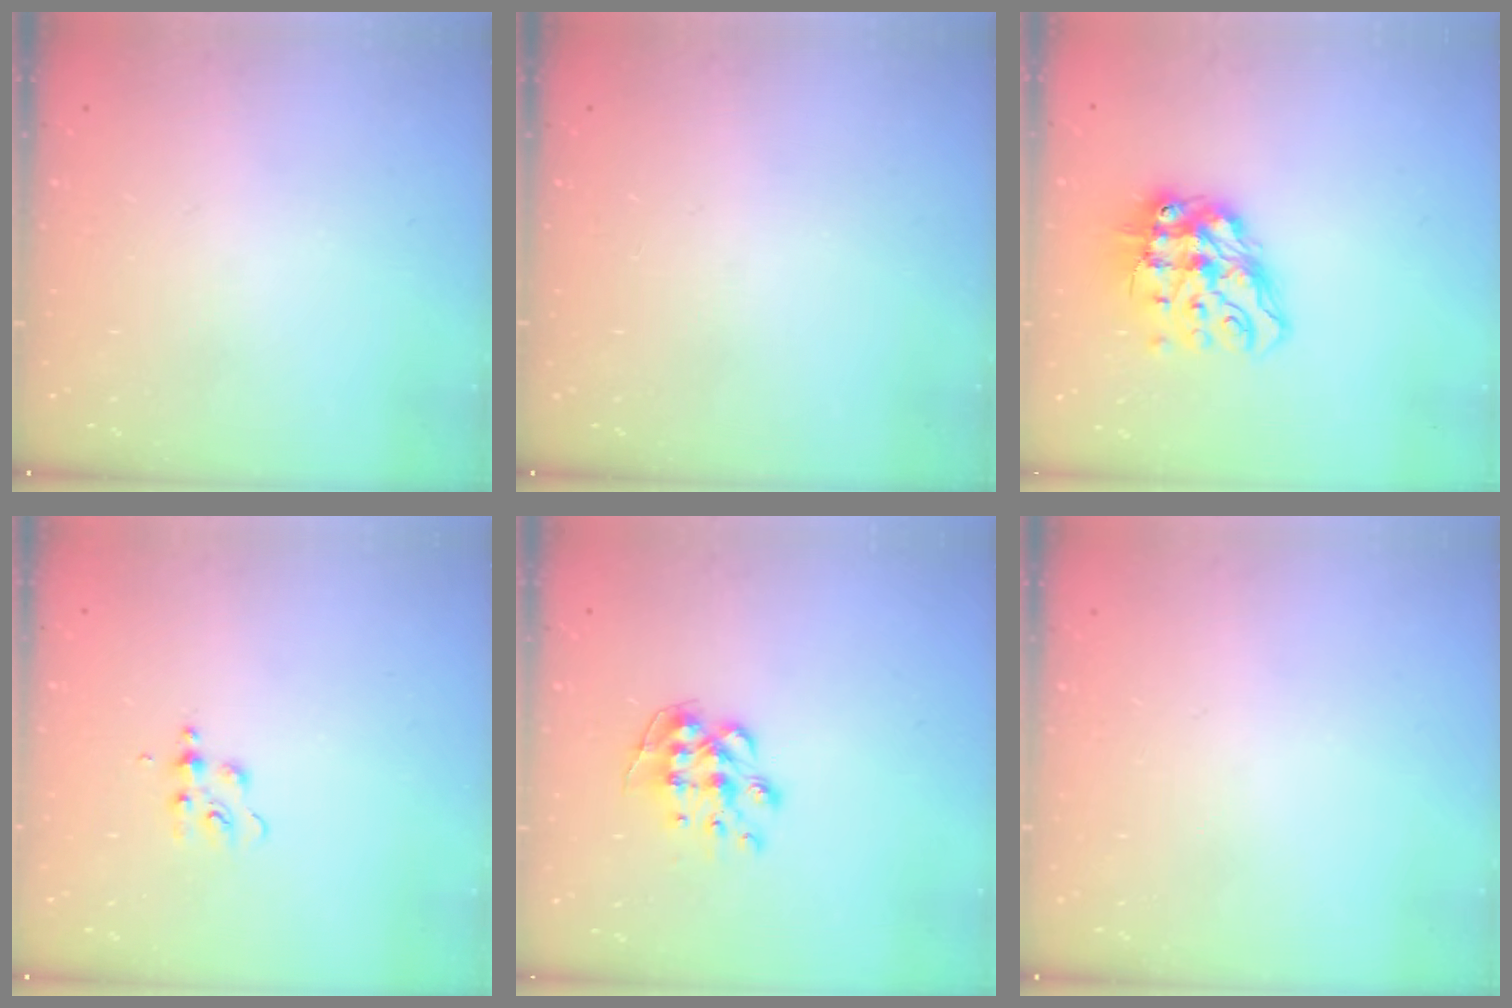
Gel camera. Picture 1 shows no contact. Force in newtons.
{"total": 0.0}
{"total": 13.1, "press": 13.1, "slide": 1.4}
{"total": 4.2, "press": 4.2, "slide": 0.5}
{"total": 8.9, "press": 8.9, "slide": 0.1}
{"total": 0.0}